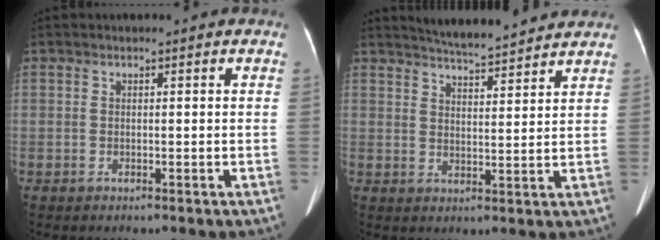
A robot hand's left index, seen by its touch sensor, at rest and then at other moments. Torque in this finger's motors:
{"motor_torque": [-0.13, -0.45, 0.02, 0.01]}